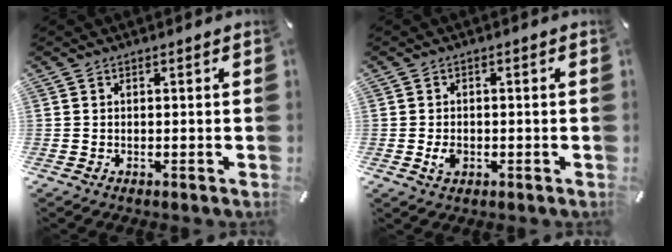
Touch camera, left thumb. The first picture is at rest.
{"total": 2.6, "force": [-0.7, 2.0, 1.6], "torque": [-0.035, 0.000, -0.013]}